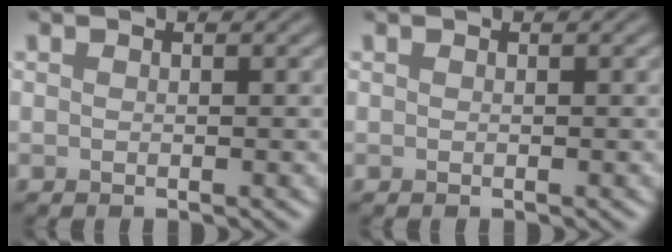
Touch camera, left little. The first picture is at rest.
{"total": 0.0}